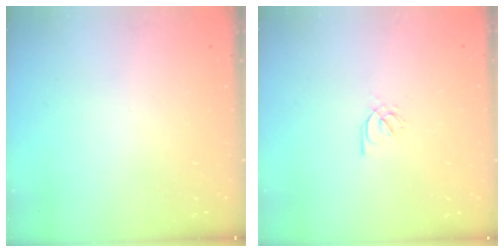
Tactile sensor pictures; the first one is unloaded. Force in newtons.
{"total": 2.1, "press": 2.1, "slide": 0.2}